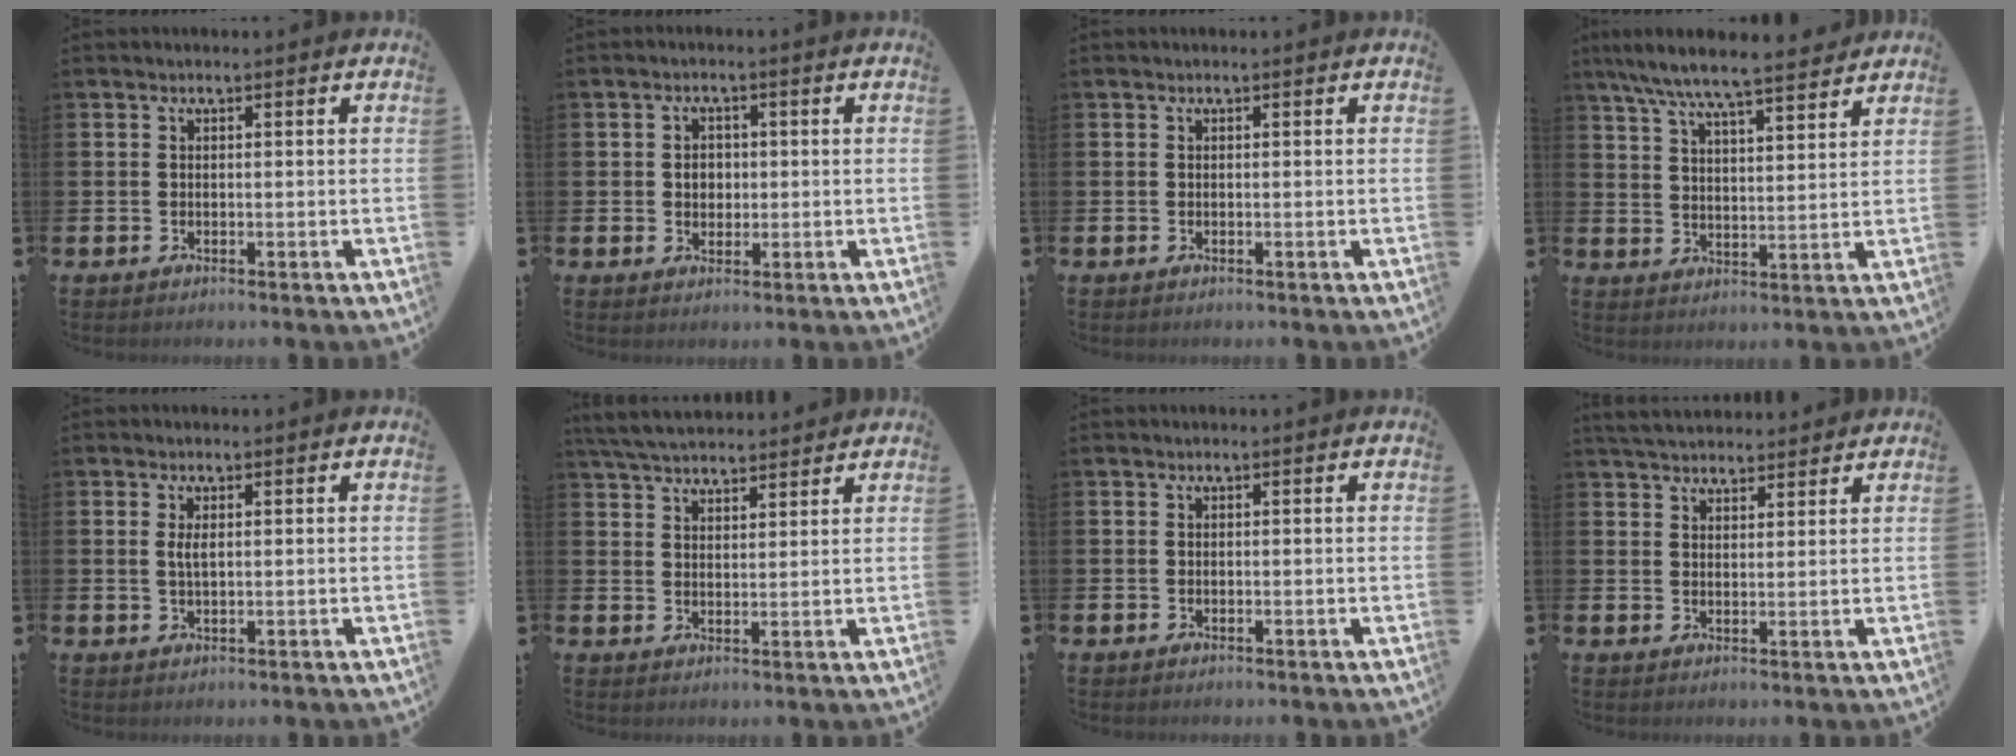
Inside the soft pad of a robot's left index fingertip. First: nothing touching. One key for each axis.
{"total": 2.4, "fx": 0.3, "fy": 2.1, "fz": 1.2, "tx": -0.008, "ty": 0.002, "tz": -0.002}
{"total": 0.0}
{"total": 7.7, "fx": 7.2, "fy": 0.6, "fz": 2.6, "tx": -0.079, "ty": -0.037, "tz": 0.128}
{"total": 1.8, "fx": 0.5, "fy": 0.6, "fz": 1.7, "tx": -0.028, "ty": 0.001, "tz": 0.006}
{"total": 5.1, "fx": 4.9, "fy": 0.9, "fz": 0.9, "tx": -0.035, "ty": -0.020, "tz": 0.090}
{"total": 0.0}
{"total": 4.2, "fx": 4.1, "fy": 0.9, "fz": 0.4, "tx": -0.013, "ty": -0.017, "tz": 0.075}